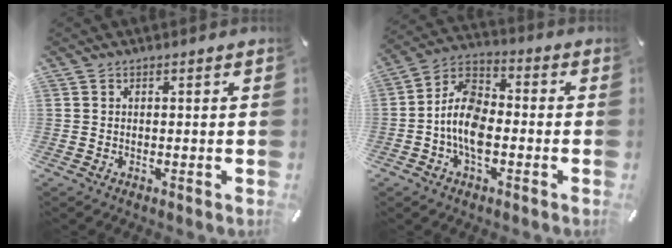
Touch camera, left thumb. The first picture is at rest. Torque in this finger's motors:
{"motor_torque": [0.94, 2.77, 0.62, -0.30, 0.36]}